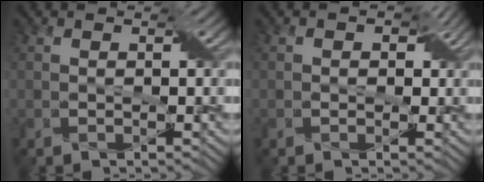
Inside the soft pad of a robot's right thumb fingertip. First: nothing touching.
{"total": 2.3, "force": [0.3, 1.8, 1.3], "torque": [-0.017, 0.002, 0.003]}